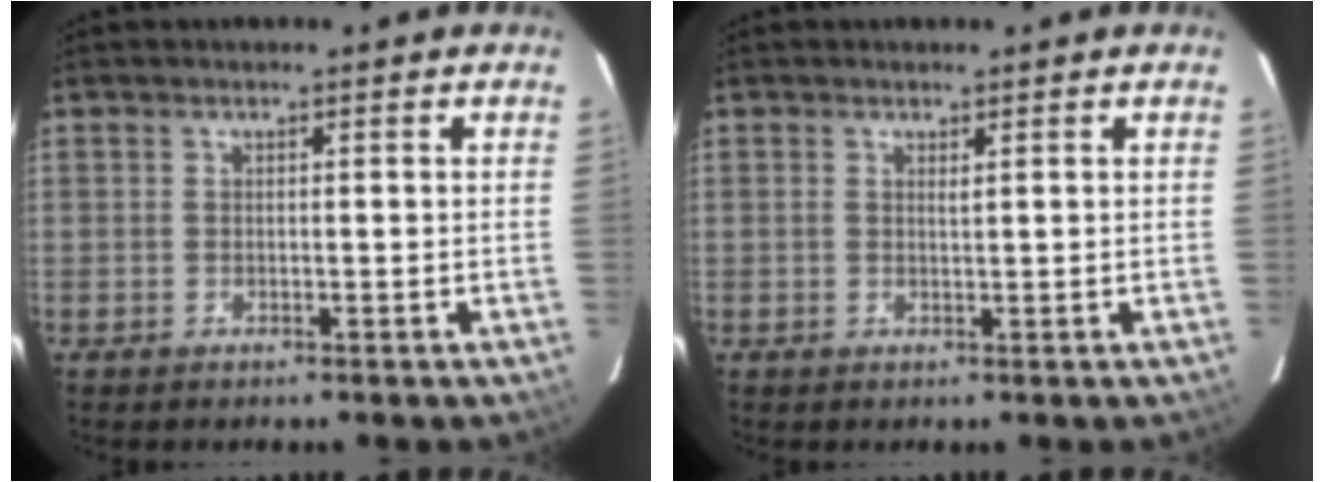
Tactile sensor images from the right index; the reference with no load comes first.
{"total": 0.6, "force": [0.4, 0.1, 0.4], "torque": [-0.008, 0.000, 0.007]}